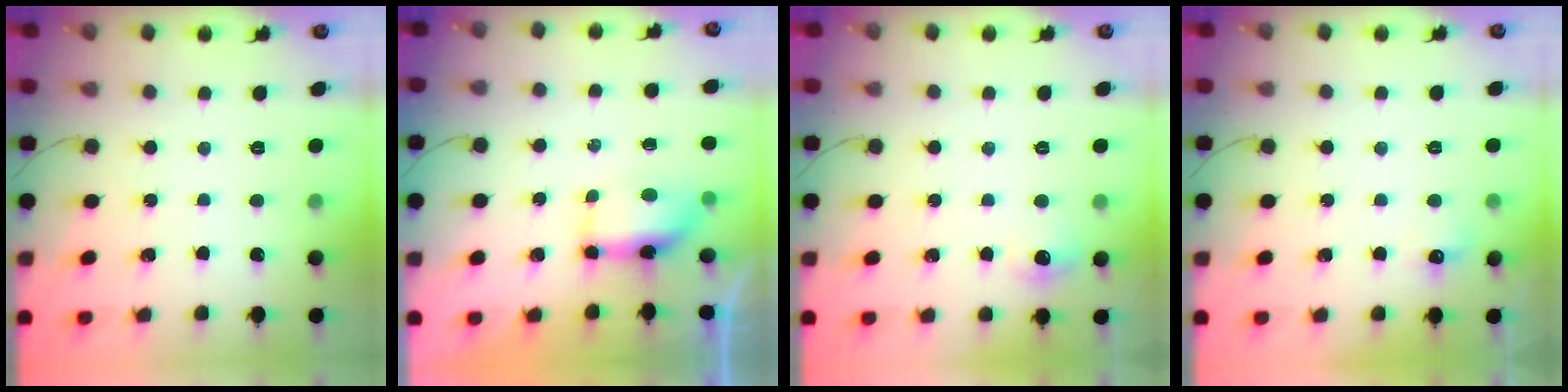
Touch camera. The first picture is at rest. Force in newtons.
{"total": 6.7, "press": 6.7, "slide": 0.6}
{"total": 5.5, "press": 5.3, "slide": 1.4}
{"total": 4.6, "press": 4.4, "slide": 1.3}